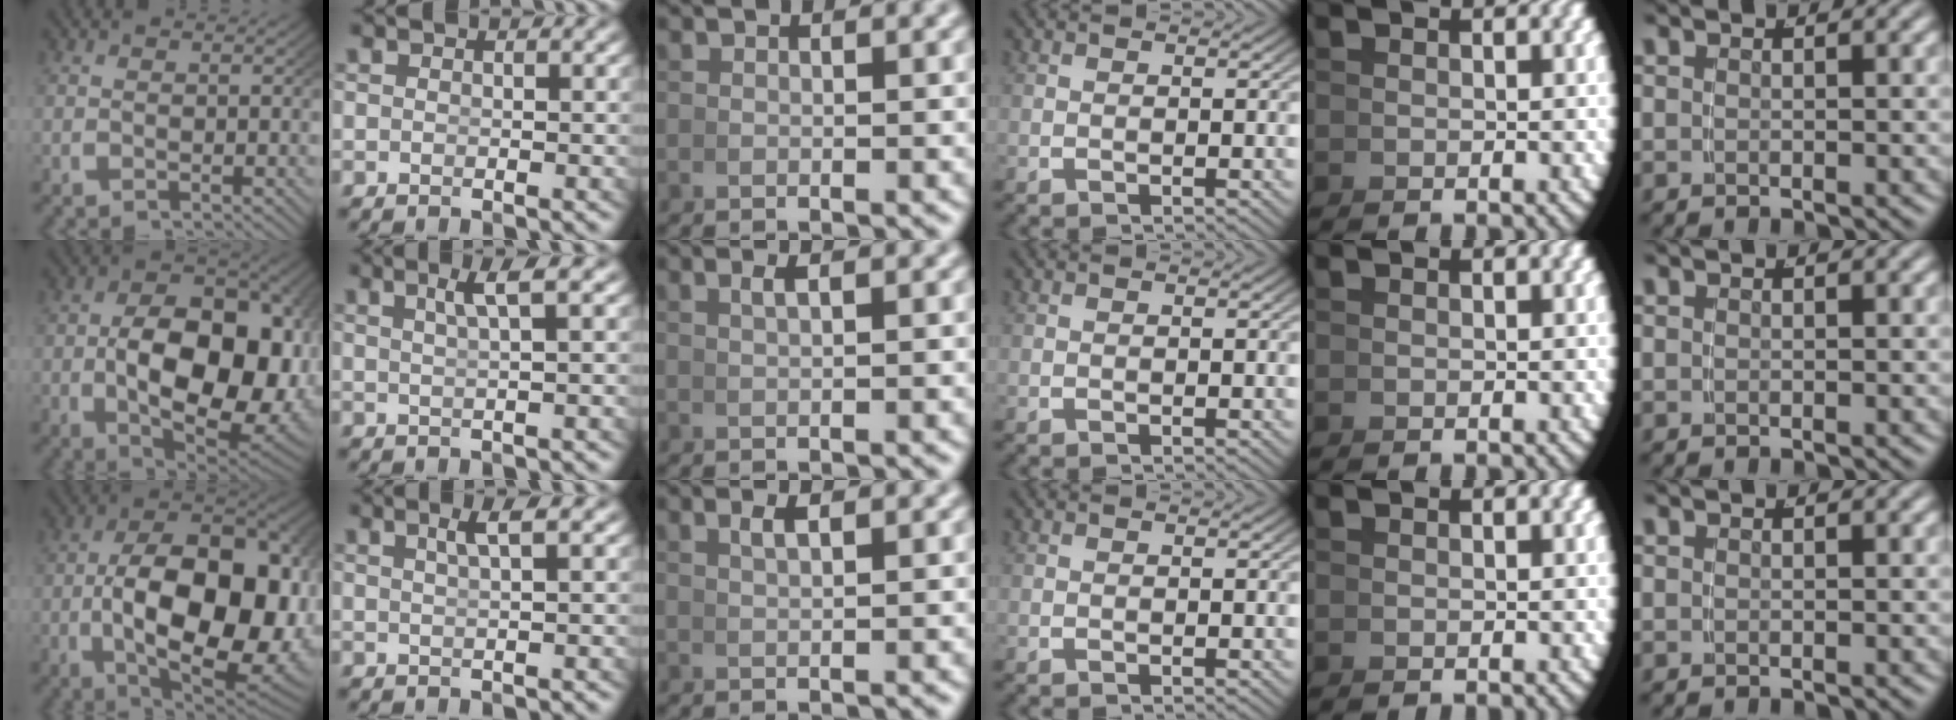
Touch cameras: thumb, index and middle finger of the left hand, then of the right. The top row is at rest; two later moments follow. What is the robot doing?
{"motion": "grasp_and_lifting", "object": "whiteboard"}